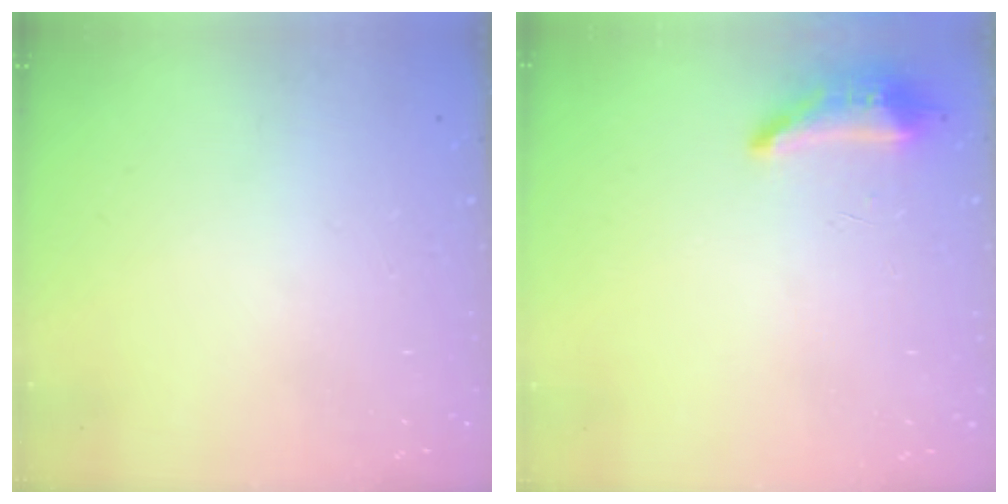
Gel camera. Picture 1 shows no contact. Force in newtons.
{"total": 8.7, "press": 8.5, "slide": 2.0}